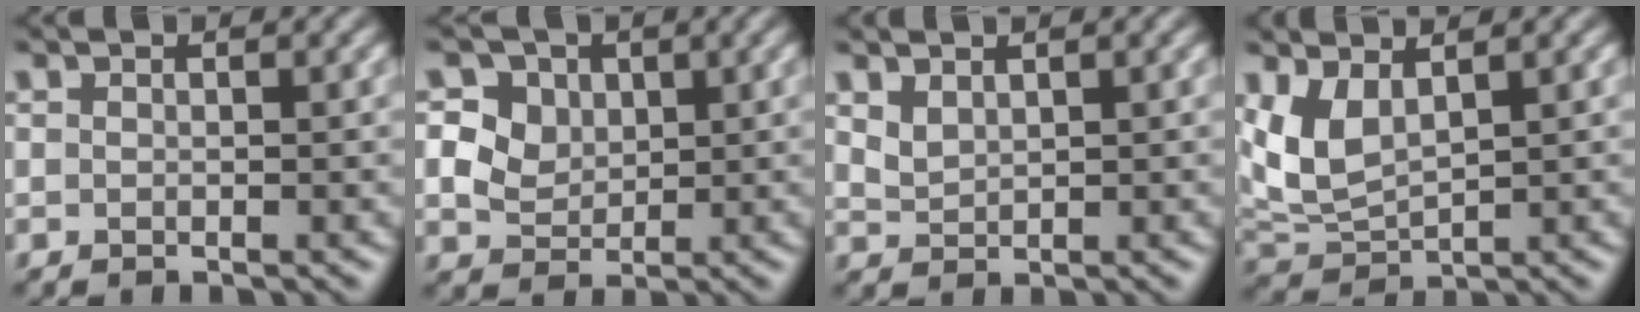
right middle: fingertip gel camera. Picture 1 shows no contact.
{"total": 6.4, "force": [2.5, 5.1, 3.0], "torque": [-0.058, 0.022, 0.029]}
{"total": 1.4, "force": [1.1, 0.7, 0.7], "torque": [-0.020, -0.001, 0.027]}
{"total": 4.3, "force": [1.6, 2.2, 3.4], "torque": [-0.086, -0.003, 0.038]}